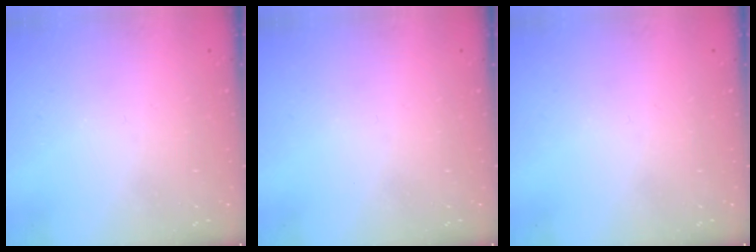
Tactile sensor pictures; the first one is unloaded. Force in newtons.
{"total": 0.0}
{"total": 0.0}